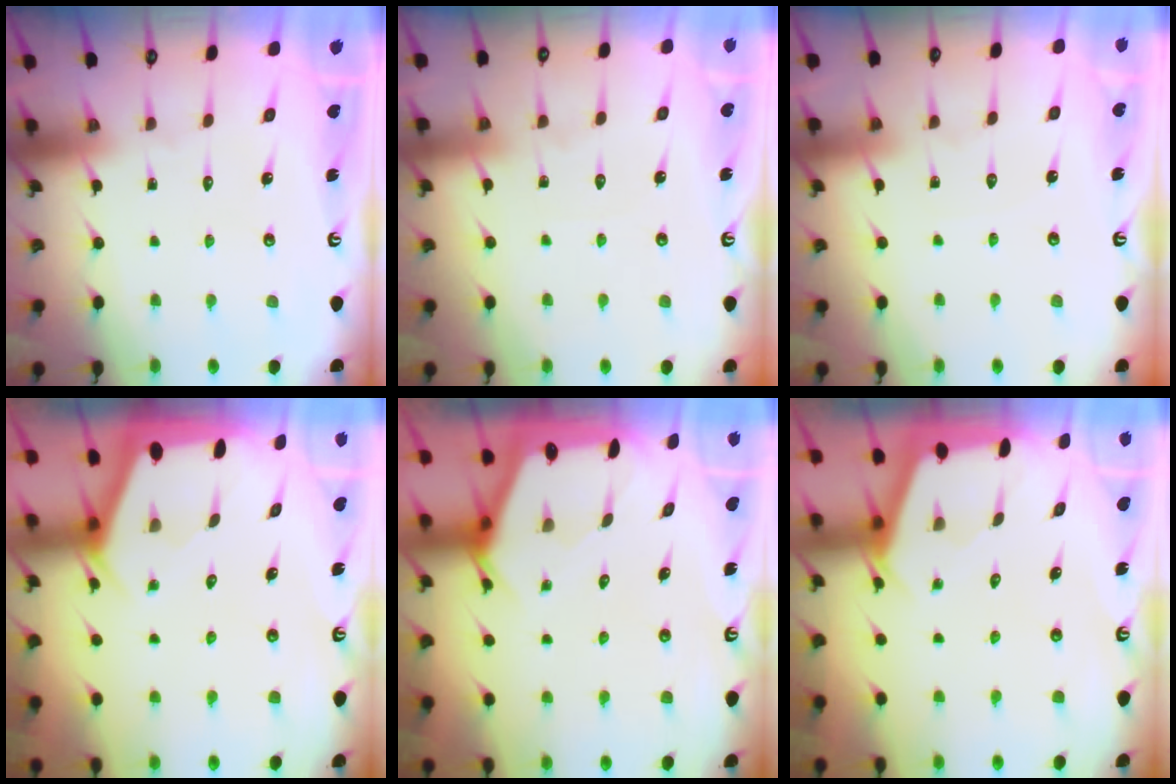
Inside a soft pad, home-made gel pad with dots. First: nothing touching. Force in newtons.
{"total": 3.4, "press": 3.3, "slide": 0.4}
{"total": 2.0, "press": 2.0, "slide": 0.3}
{"total": 1.9, "press": 1.9, "slide": 0.3}
{"total": 2.4, "press": 2.4, "slide": 0.2}
{"total": 2.1, "press": 2.1, "slide": 0.3}